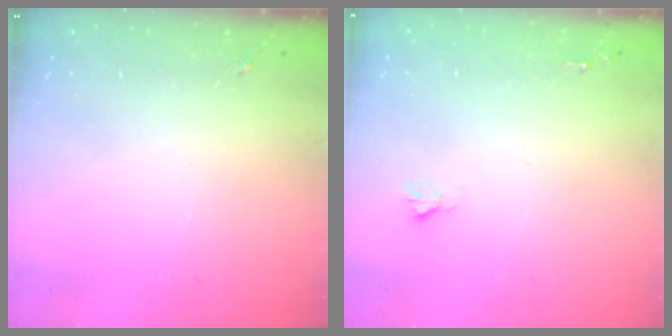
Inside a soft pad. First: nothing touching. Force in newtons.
{"total": 1.9, "press": 1.9, "slide": 0.2}